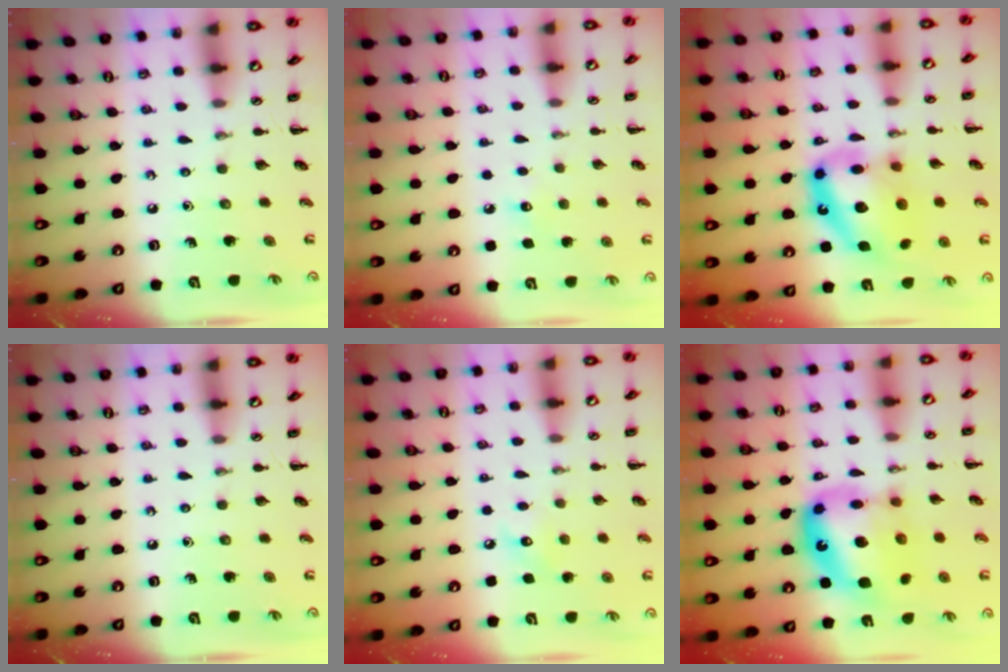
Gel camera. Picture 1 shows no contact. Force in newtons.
{"total": 5.6, "press": 5.5, "slide": 1.2}
{"total": 17.0, "press": 16.5, "slide": 4.3}
{"total": 0.0}
{"total": 6.5, "press": 6.3, "slide": 1.7}
{"total": 17.9, "press": 17.3, "slide": 4.7}